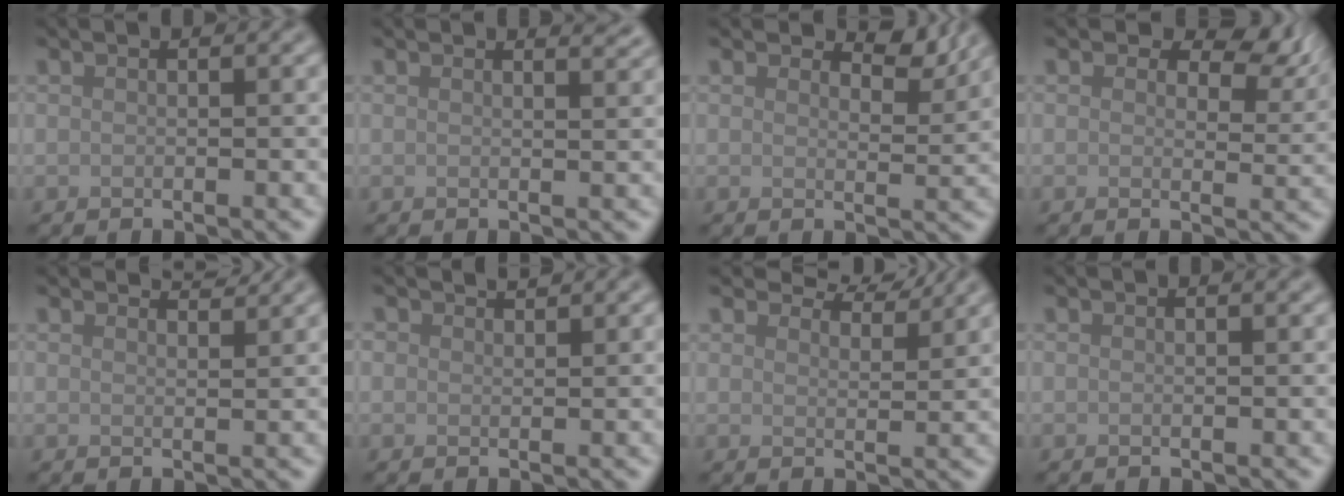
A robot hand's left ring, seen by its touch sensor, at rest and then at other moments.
{"total": 1.9, "force": [1.7, 0.5, 0.7], "torque": [0.002, 0.000, 0.014]}
{"total": 2.6, "force": [2.2, 0.8, 1.2], "torque": [-0.015, -0.006, 0.030]}
{"total": 6.3, "force": [3.5, 3.5, 3.8], "torque": [-0.048, -0.005, 0.043]}
{"total": 2.2, "force": [2.2, 0.2, 0.5], "torque": [-0.005, 0.003, 0.028]}
{"total": 1.1, "force": [1.0, 0.5, 0.3], "torque": [-0.007, -0.001, 0.016]}
{"total": 4.3, "force": [4.1, 0.7, 1.1], "torque": [-0.026, 0.003, 0.051]}
{"total": 0.8, "force": [0.6, 0.2, 0.4], "torque": [0.000, 0.004, 0.009]}